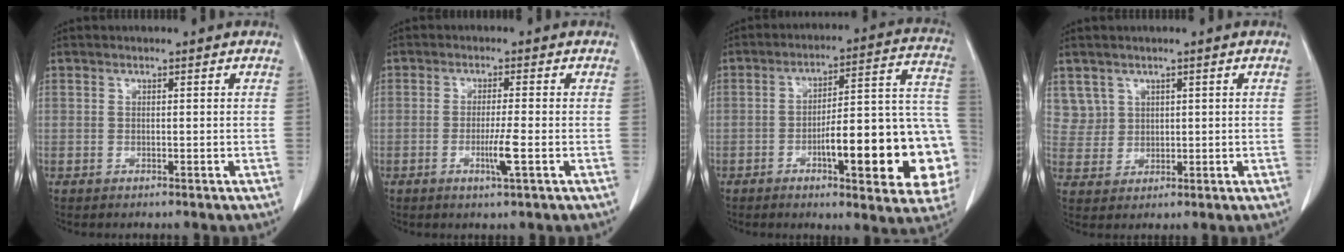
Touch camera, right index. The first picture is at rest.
{"total": 3.7, "force": [-1.1, -0.4, 3.5], "torque": [-0.065, -0.008, -0.019]}
{"total": 21.4, "force": [-6.0, 4.1, 20.2], "torque": [-0.182, 0.032, -0.067]}
{"total": 4.0, "force": [2.2, 3.4, -0.3], "torque": [0.019, 0.006, 0.046]}